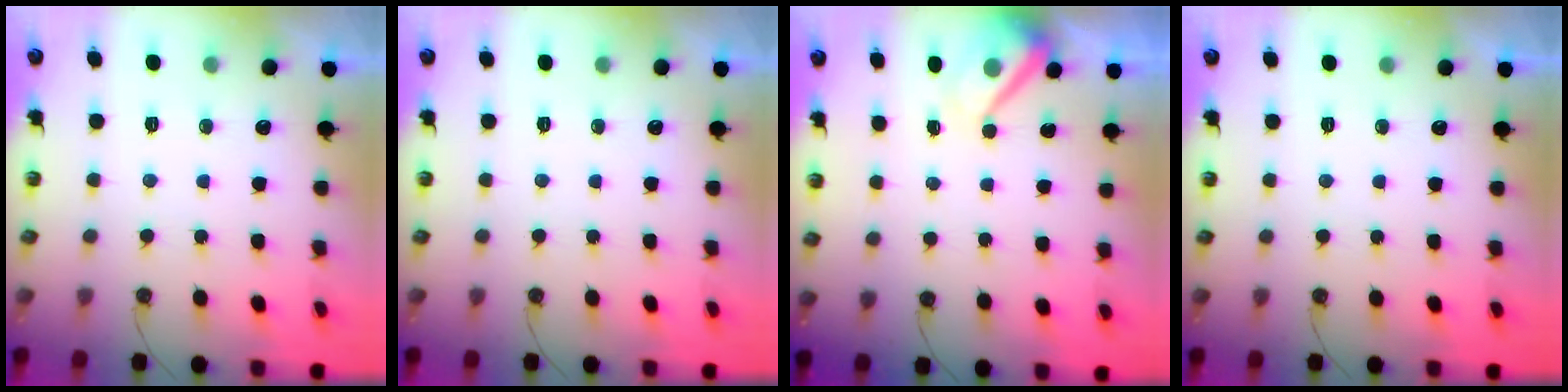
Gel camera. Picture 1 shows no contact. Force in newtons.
{"total": 0.0}
{"total": 8.5, "press": 8.5, "slide": 0.9}
{"total": 0.0}